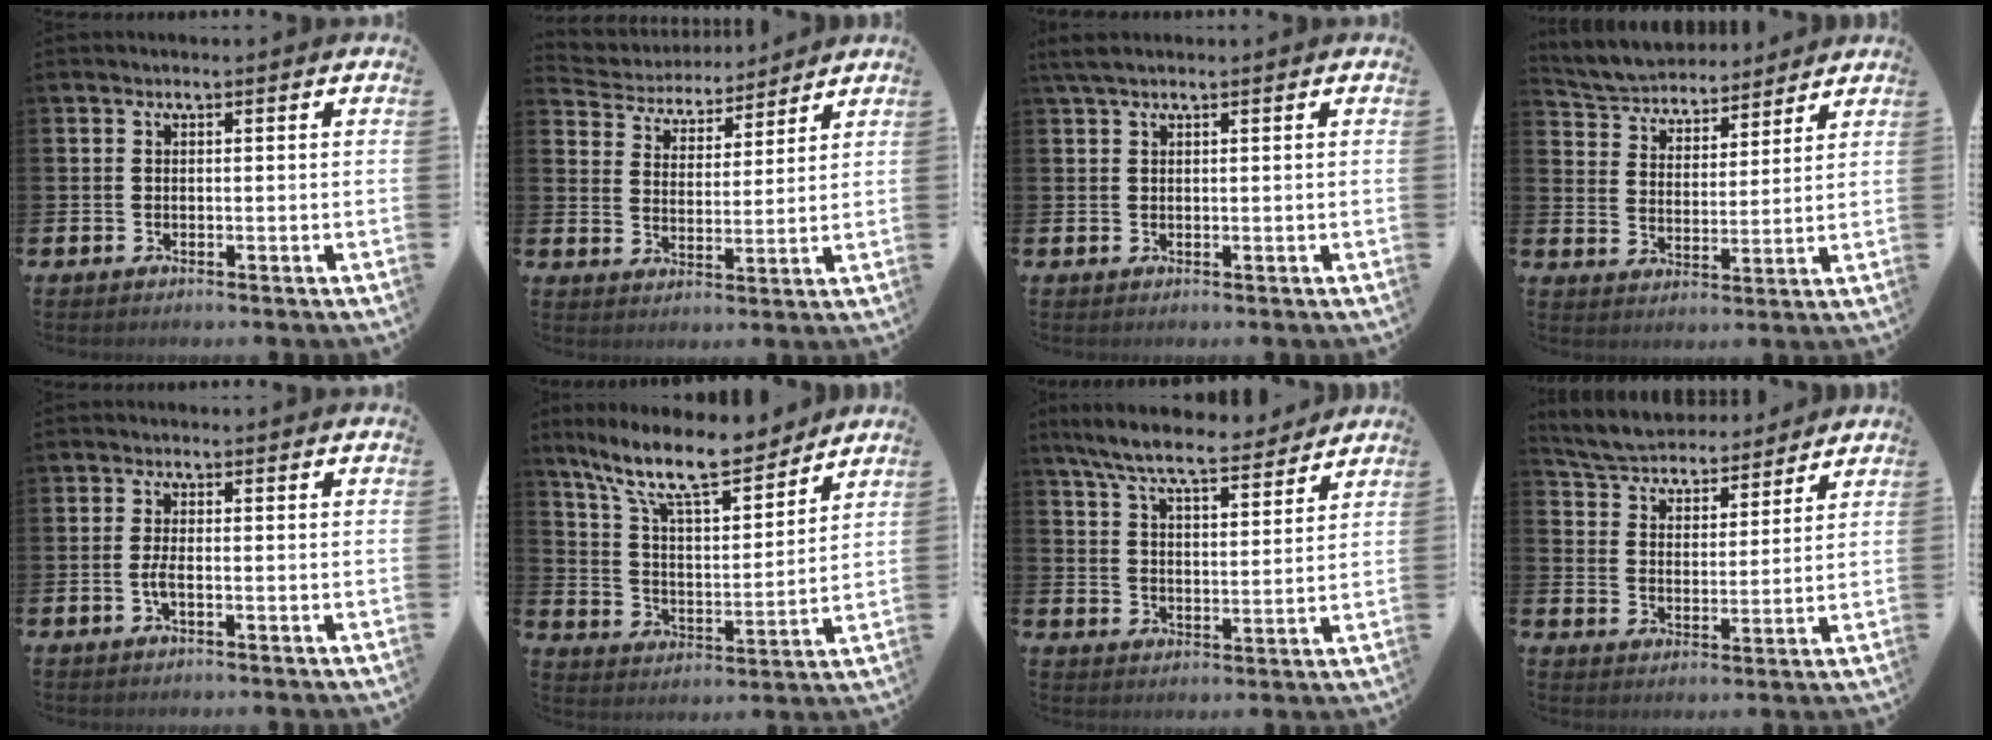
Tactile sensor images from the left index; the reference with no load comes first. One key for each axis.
{"total": 4.4, "fx": 4.2, "fy": 1.3, "fz": -0.4, "tx": -0.024, "ty": -0.031, "tz": 0.071}
{"total": 2.0, "fx": 1.6, "fy": 0.5, "fz": 1.2, "tx": -0.024, "ty": 0.005, "tz": 0.028}
{"total": 4.6, "fx": 4.4, "fy": 1.4, "fz": -0.3, "tx": -0.028, "ty": -0.034, "tz": 0.073}
{"total": 1.9, "fx": -0.6, "fy": 0.5, "fz": 1.8, "tx": -0.038, "ty": 0.004, "tz": -0.010}
{"total": 12.5, "fx": 10.6, "fy": 2.9, "fz": 5.9, "tx": -0.141, "ty": -0.061, "tz": 0.185}
{"total": 8.2, "fx": 7.6, "fy": 1.2, "fz": 2.9, "tx": -0.088, "ty": -0.038, "tz": 0.134}
{"total": 5.2, "fx": 5.1, "fy": 1.1, "fz": 0.3, "tx": -0.038, "ty": -0.037, "tz": 0.088}